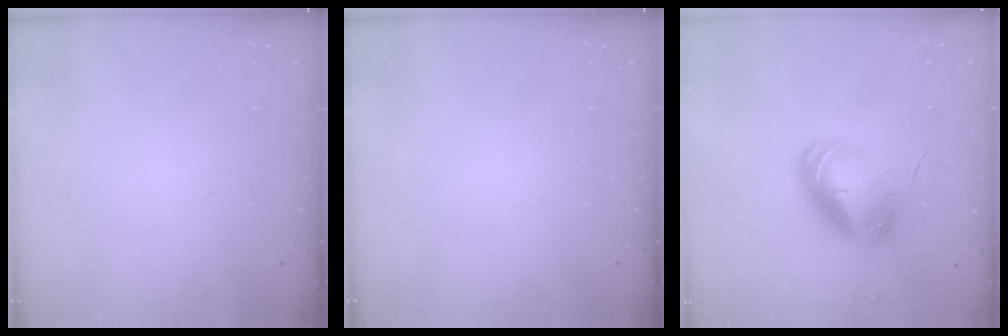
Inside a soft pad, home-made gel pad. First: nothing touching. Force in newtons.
{"total": 0.0}
{"total": 10.2, "press": 10.0, "slide": 1.7}